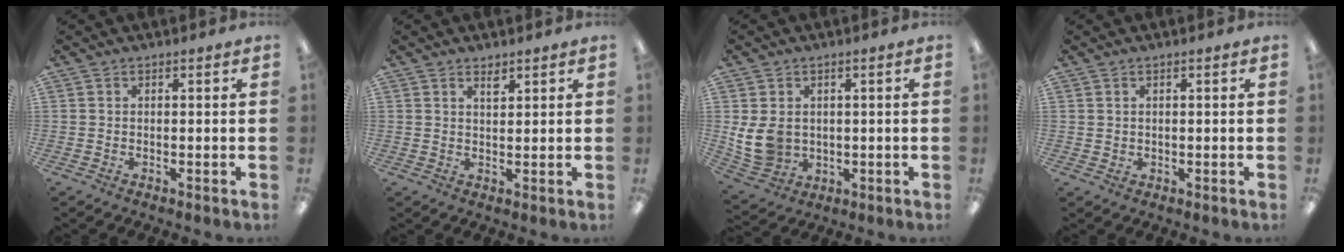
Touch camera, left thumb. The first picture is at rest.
{"total": 2.0, "force": [1.8, 0.6, 0.8], "torque": [-0.010, -0.005, 0.032]}
{"total": 8.2, "force": [0.9, 6.8, 4.5], "torque": [-0.112, 0.005, 0.021]}
{"total": 1.3, "force": [0.9, 0.9, 0.1], "torque": [-0.003, 0.002, 0.016]}